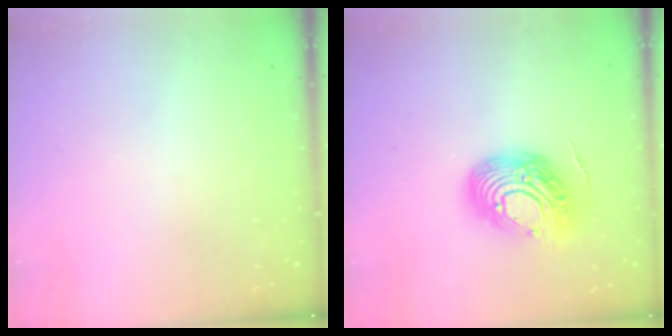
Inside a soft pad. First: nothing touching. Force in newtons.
{"total": 15.0, "press": 14.9, "slide": 1.5}